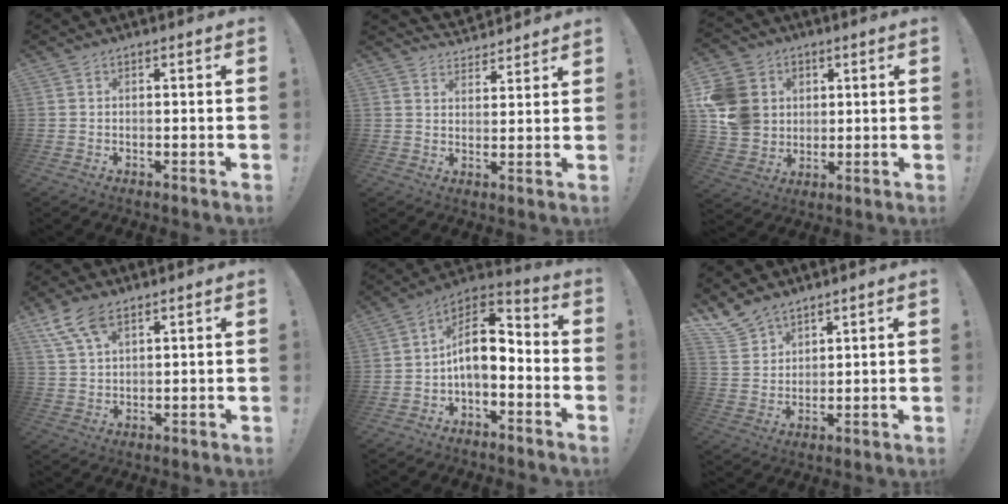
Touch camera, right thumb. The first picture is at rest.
{"total": 4.9, "force": [4.4, 2.0, 0.3], "torque": [0.002, -0.036, 0.082]}
{"total": 14.3, "force": [2.6, 12.7, 6.0], "torque": [-0.100, -0.008, 0.056]}
{"total": 8.8, "force": [5.3, 4.2, 5.6], "torque": [-0.117, -0.015, 0.103]}
{"total": 10.8, "force": [-0.1, 6.1, 8.8], "torque": [-0.155, 0.003, -0.003]}
{"total": 7.4, "force": [6.0, 3.9, 1.6], "torque": [-0.039, -0.038, 0.122]}